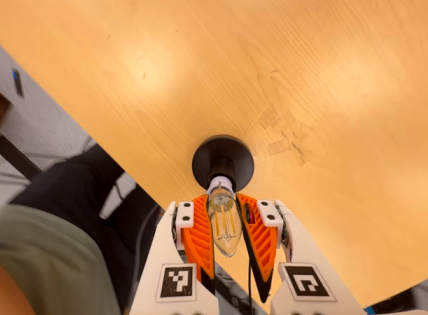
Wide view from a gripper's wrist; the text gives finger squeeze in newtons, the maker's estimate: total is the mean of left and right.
{"total": 20.6, "left": 20.4, "right": 20.8}